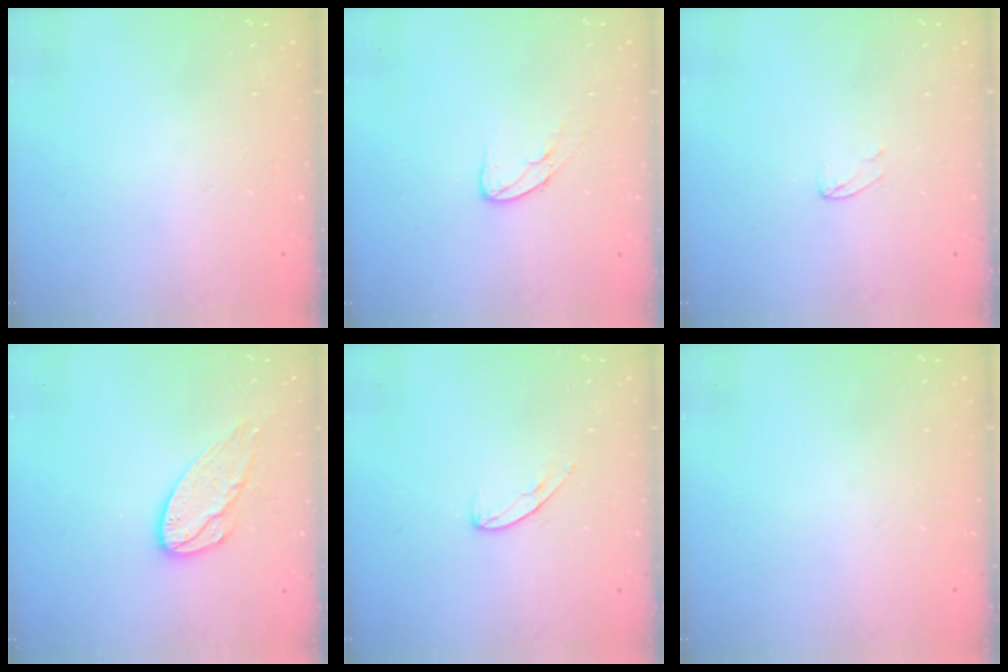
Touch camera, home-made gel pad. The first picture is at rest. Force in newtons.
{"total": 6.6, "press": 6.6, "slide": 0.7}
{"total": 4.1, "press": 4.1, "slide": 0.3}
{"total": 11.0, "press": 11.0, "slide": 0.6}
{"total": 6.6, "press": 6.5, "slide": 0.7}
{"total": 0.0}